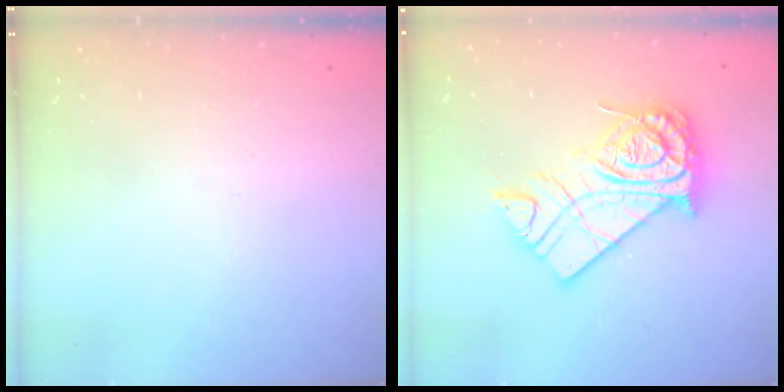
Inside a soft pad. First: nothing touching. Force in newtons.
{"total": 18.2, "press": 18.1, "slide": 1.6}